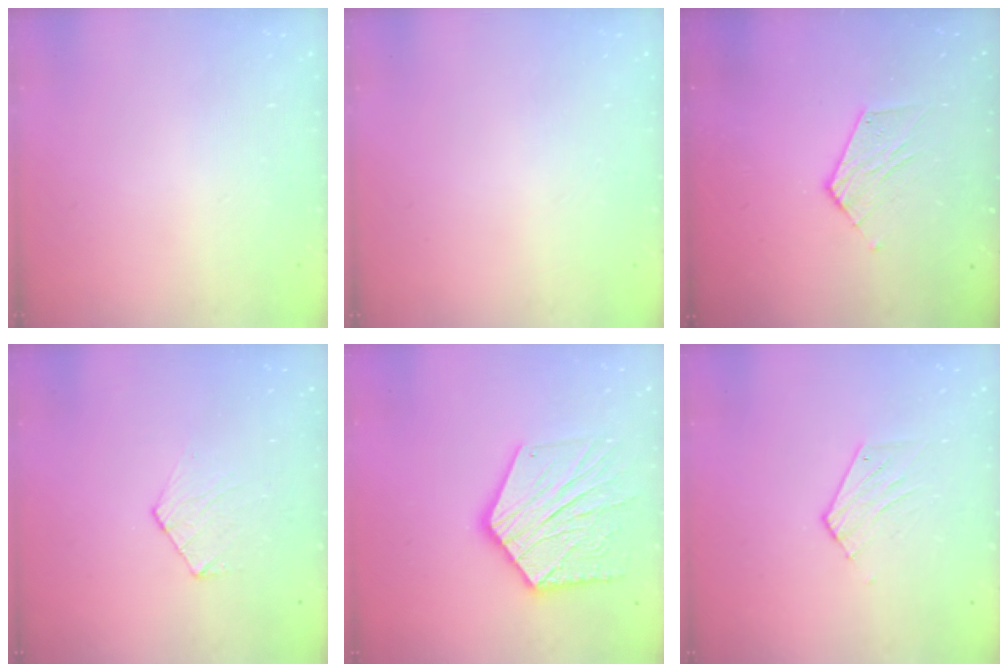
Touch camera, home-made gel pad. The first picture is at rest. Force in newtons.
{"total": 0.0}
{"total": 5.9, "press": 5.9, "slide": 0.4}
{"total": 5.6, "press": 5.6, "slide": 0.5}
{"total": 18.1, "press": 18.1, "slide": 1.3}
{"total": 4.5, "press": 4.5, "slide": 0.4}